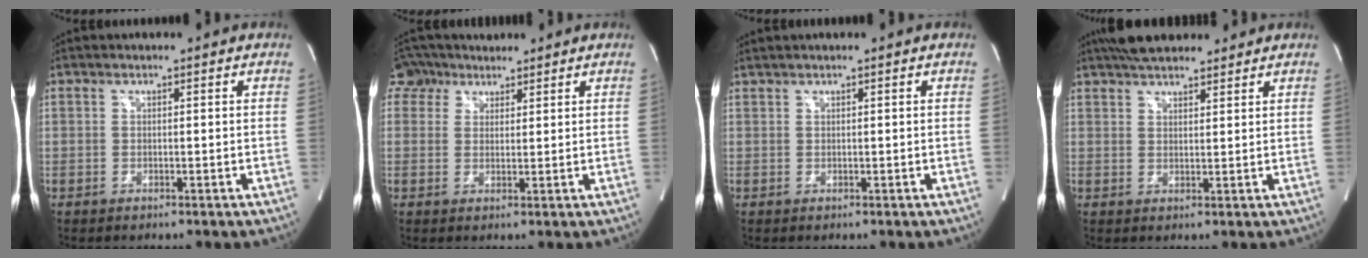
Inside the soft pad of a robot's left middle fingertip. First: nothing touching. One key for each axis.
{"total": 5.0, "fx": 3.5, "fy": 3.6, "fz": 0.6, "tx": -0.023, "ty": 0.028, "tz": 0.067}
{"total": 0.8, "fx": 0.8, "fy": -0.1, "fz": 0.3, "tx": -0.008, "ty": 0.011, "tz": 0.021}
{"total": 8.9, "fx": 7.5, "fy": 2.5, "fz": 4.0, "tx": -0.066, "ty": 0.029, "tz": 0.124}